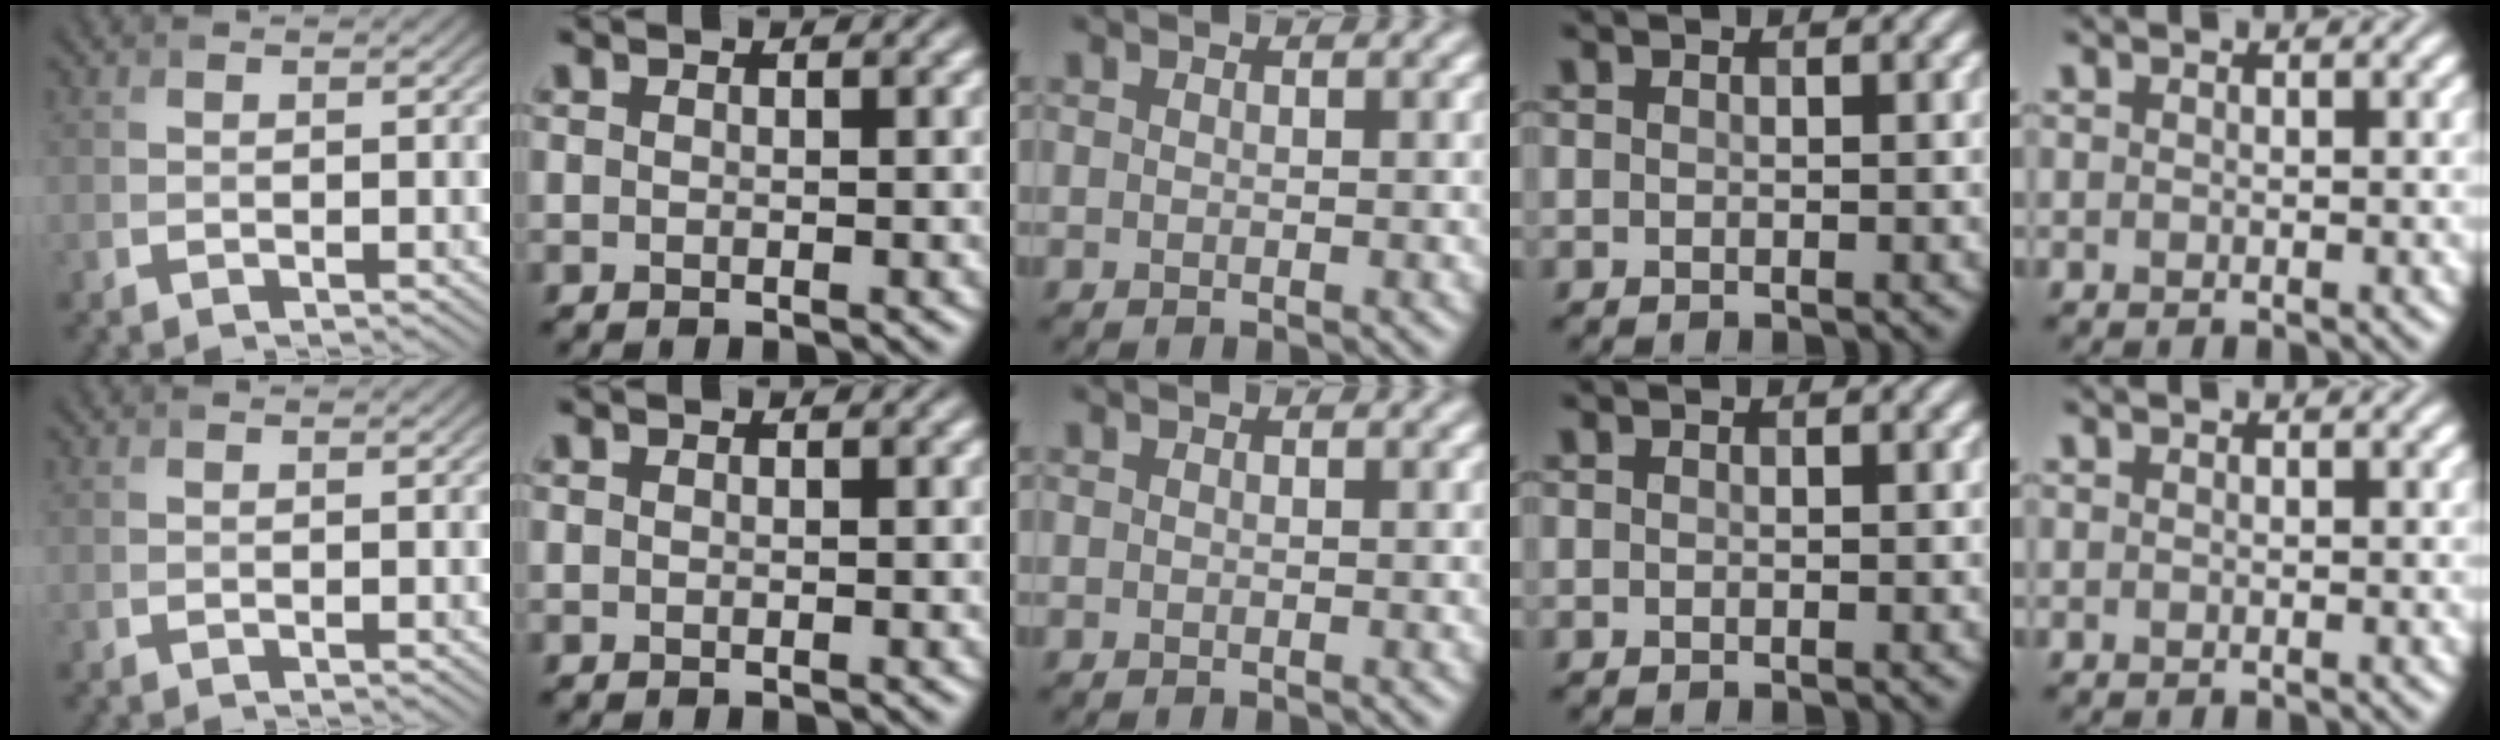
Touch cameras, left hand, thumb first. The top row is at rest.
{}